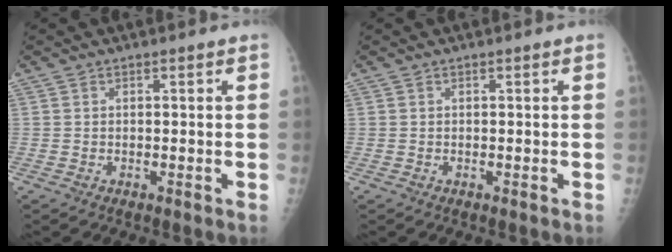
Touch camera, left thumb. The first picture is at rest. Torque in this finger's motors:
{"motor_torque": [-0.05, 0.05, -0.03, 0.00, 0.00]}